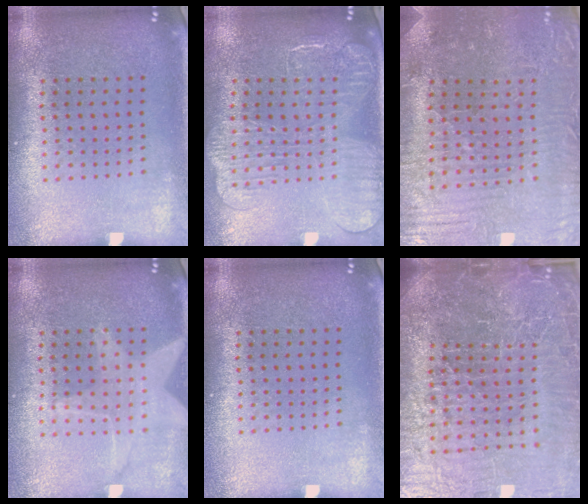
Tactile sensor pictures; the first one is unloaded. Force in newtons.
{"total": 2.3, "press": 2.0, "slide": 1.3}
{"total": 2.3, "press": 2.2, "slide": 0.4}
{"total": 1.5, "press": 1.5, "slide": 0.1}
{"total": 0.0}
{"total": 7.8, "press": 6.7, "slide": 3.9}